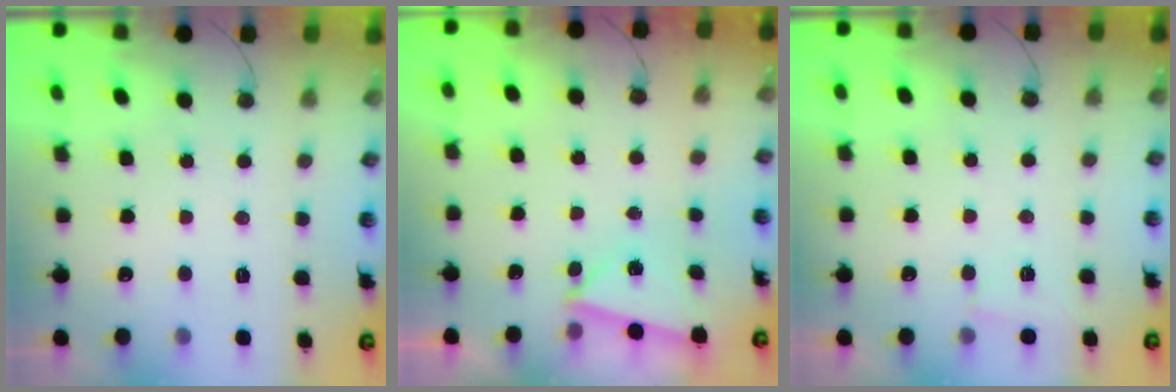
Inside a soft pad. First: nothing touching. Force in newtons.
{"total": 2.5, "press": 1.9, "slide": 1.6}
{"total": 2.1, "press": 2.1, "slide": 0.4}